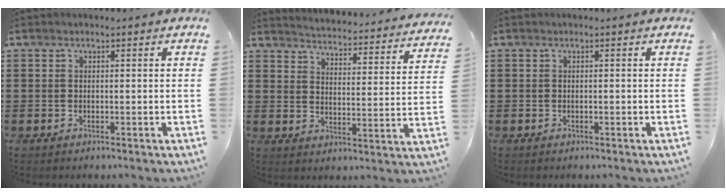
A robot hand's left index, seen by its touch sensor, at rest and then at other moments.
{"total": 3.2, "force": [3.1, -0.6, 0.0], "torque": [-0.024, -0.038, 0.045]}
{"total": 0.0}